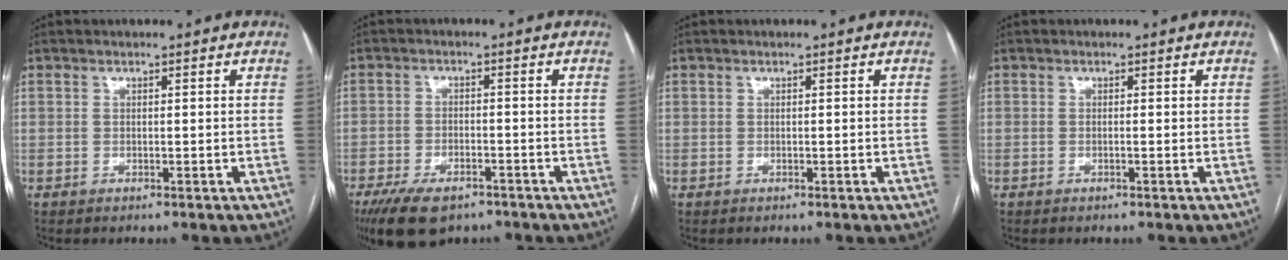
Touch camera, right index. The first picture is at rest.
{"total": 9.4, "force": [-6.8, 4.0, 5.2], "torque": [-0.094, -0.009, -0.111]}
{"total": 0.0}
{"total": 0.0}